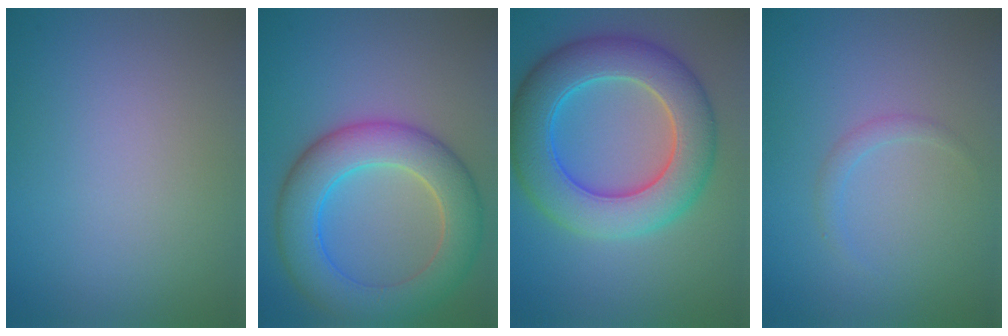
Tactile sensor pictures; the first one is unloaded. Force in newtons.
{"total": 8.1, "press": 8.1, "slide": 0.7}
{"total": 9.3, "press": 9.3, "slide": 0.5}
{"total": 1.0, "press": 1.0, "slide": 0.1}